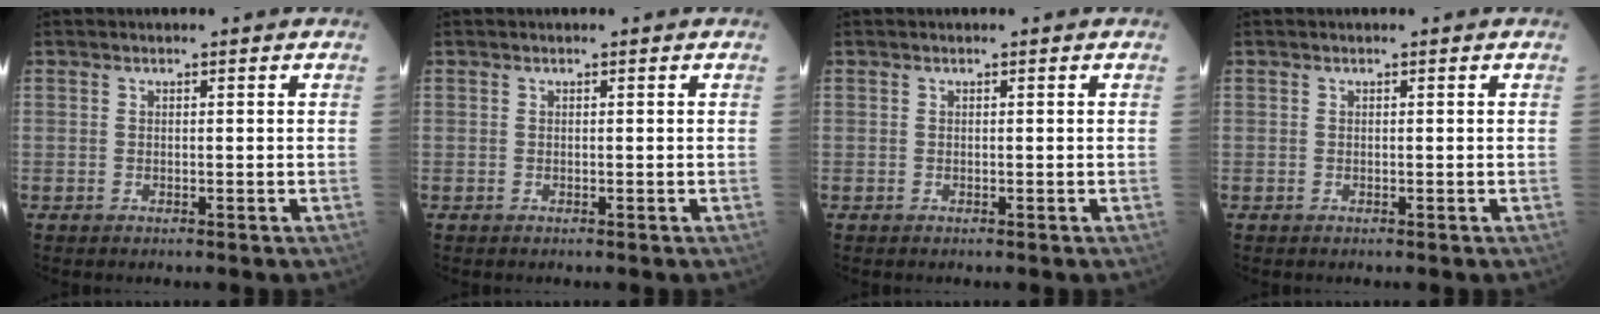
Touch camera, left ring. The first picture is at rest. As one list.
[{"total": 0.0}, {"total": 0.0}, {"total": 0.0}]